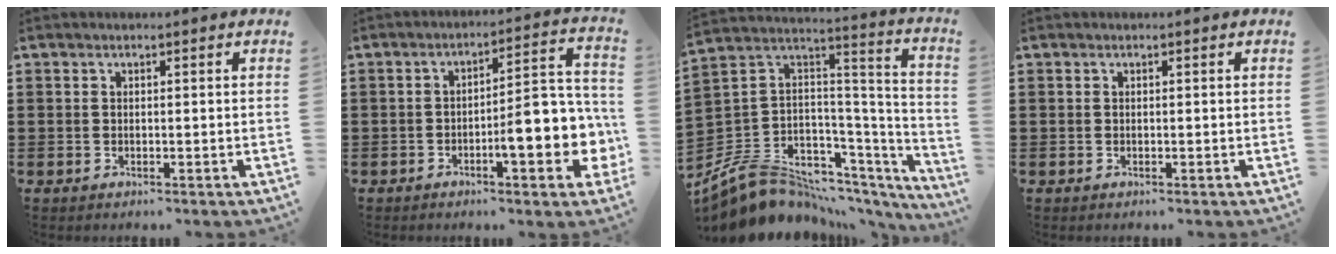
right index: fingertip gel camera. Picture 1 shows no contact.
{"total": 10.4, "force": [-3.0, 3.2, 9.4], "torque": [-0.122, -0.018, -0.054]}
{"total": 8.9, "force": [-5.4, 6.4, 2.8], "torque": [-0.080, -0.005, -0.096]}
{"total": 0.0}